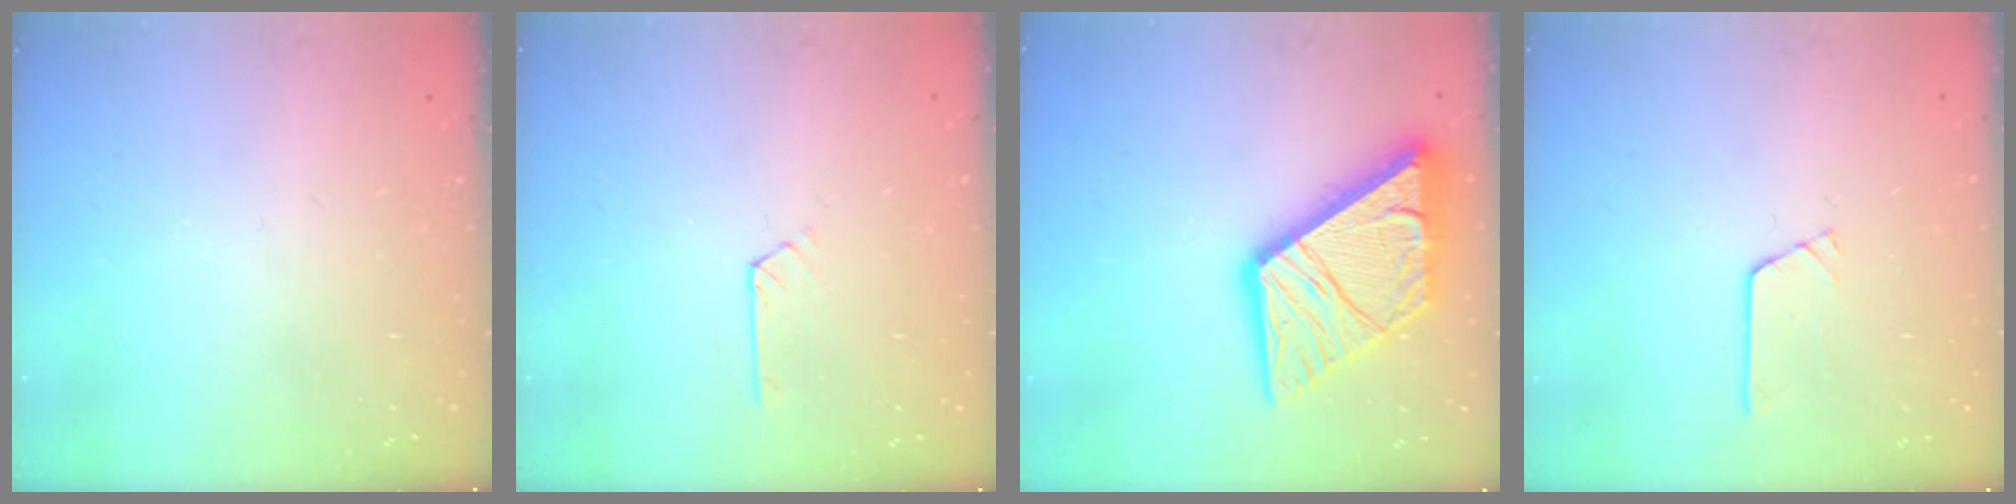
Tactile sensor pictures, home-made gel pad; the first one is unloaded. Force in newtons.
{"total": 2.1, "press": 2.0, "slide": 0.3}
{"total": 21.7, "press": 21.5, "slide": 2.5}
{"total": 4.7, "press": 4.7, "slide": 0.3}